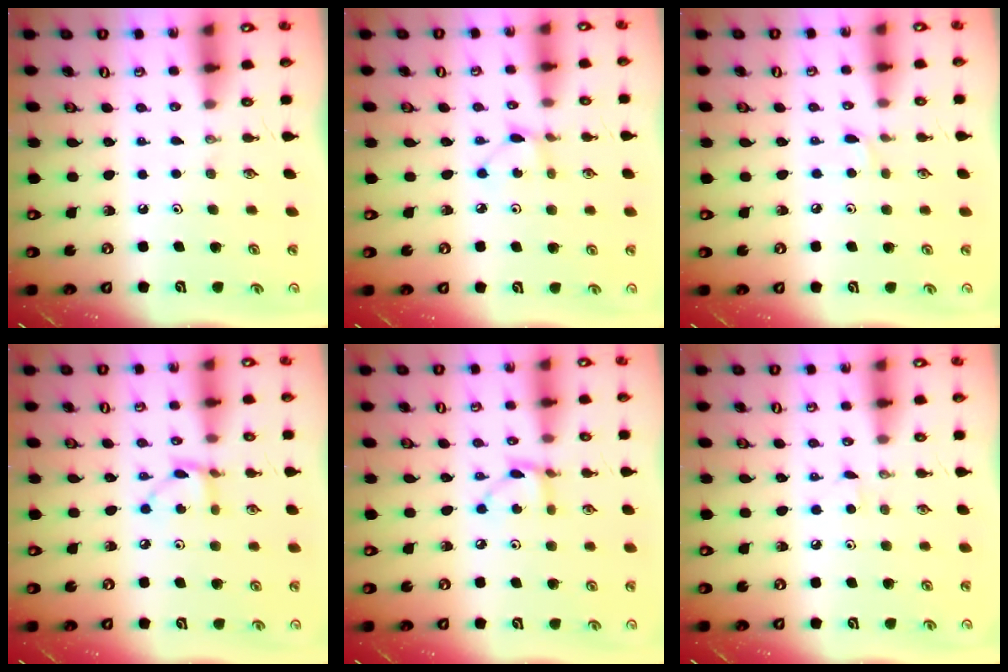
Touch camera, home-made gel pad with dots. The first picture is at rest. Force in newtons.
{"total": 2.2, "press": 2.2, "slide": 0.3}
{"total": 2.4, "press": 2.4, "slide": 0.4}
{"total": 4.5, "press": 4.5, "slide": 0.2}
{"total": 4.5, "press": 4.5, "slide": 0.2}
{"total": 2.8, "press": 2.8, "slide": 0.3}